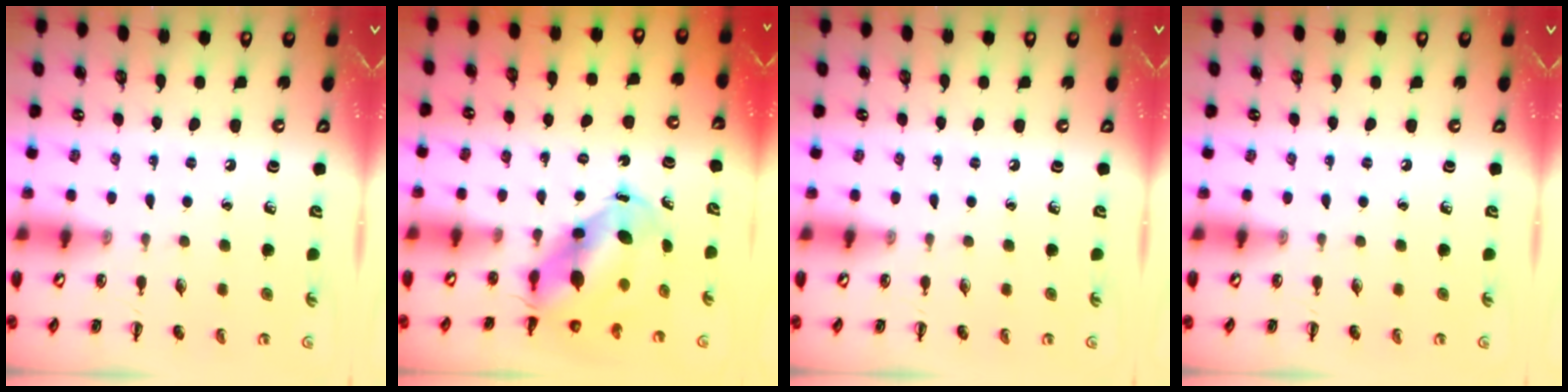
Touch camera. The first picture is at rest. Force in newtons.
{"total": 7.4, "press": 7.1, "slide": 1.9}
{"total": 0.0}
{"total": 0.0}